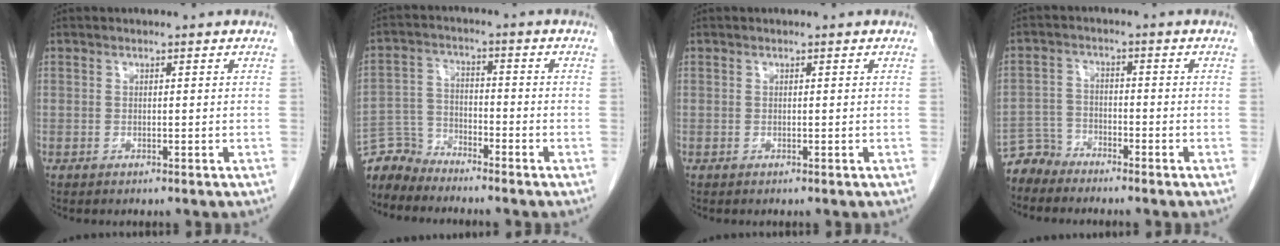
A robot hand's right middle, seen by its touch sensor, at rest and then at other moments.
{"total": 5.7, "force": [-5.6, 1.0, -0.9], "torque": [0.013, 0.005, -0.112]}
{"total": 0.0}
{"total": 3.7, "force": [-3.5, 0.9, -0.7], "torque": [0.013, -0.005, -0.071]}